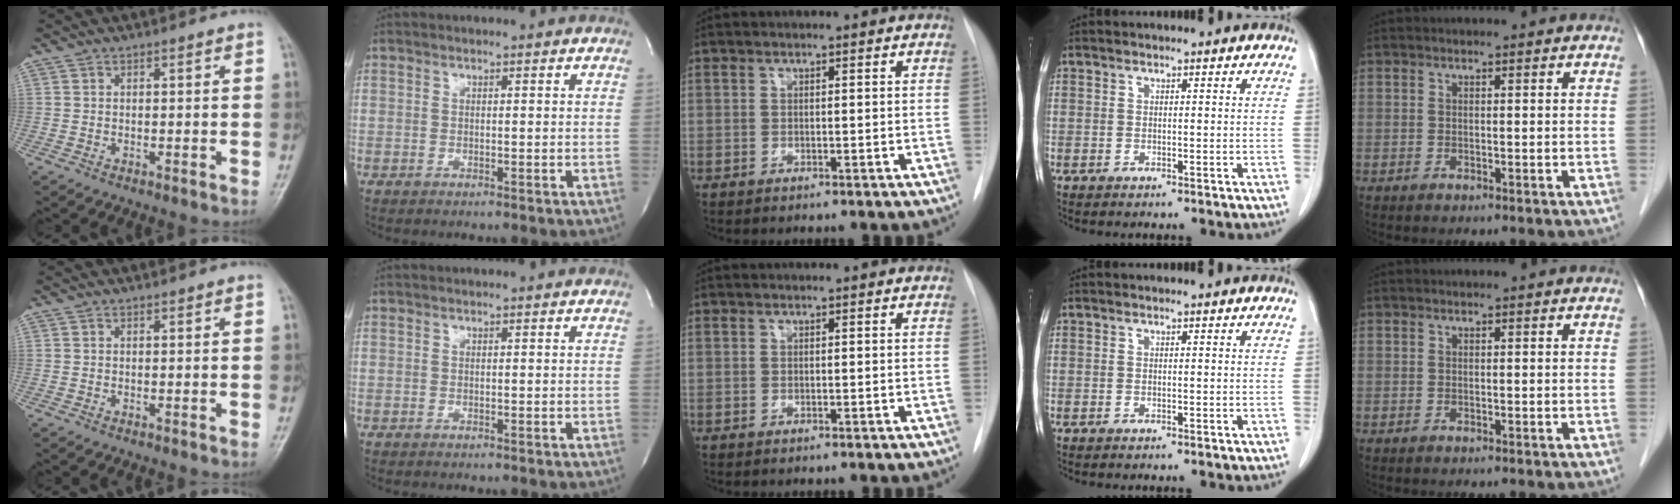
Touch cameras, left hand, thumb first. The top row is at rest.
{}